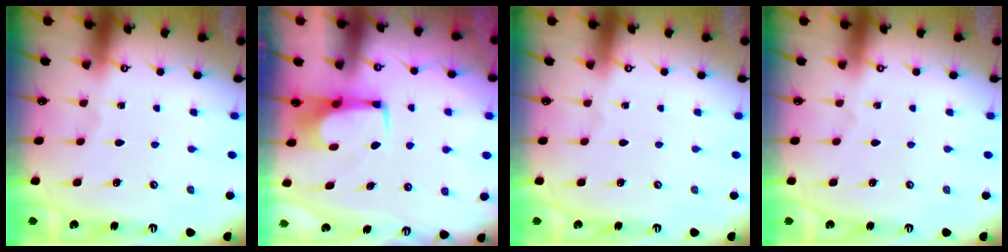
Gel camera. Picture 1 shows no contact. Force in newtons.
{"total": 1.7, "press": 1.5, "slide": 0.7}
{"total": 0.0}
{"total": 0.0}